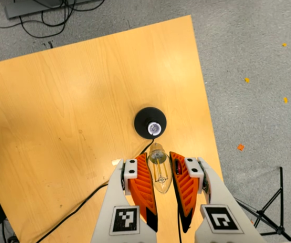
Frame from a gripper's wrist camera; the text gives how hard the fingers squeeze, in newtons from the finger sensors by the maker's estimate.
{"total": 19.4, "left": 22.0, "right": 16.8}